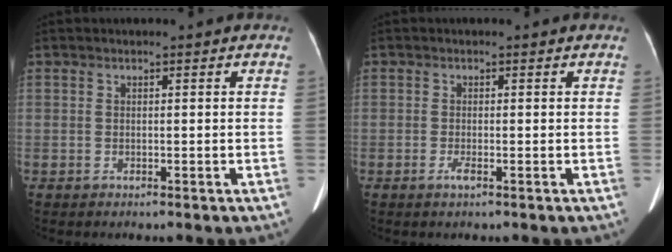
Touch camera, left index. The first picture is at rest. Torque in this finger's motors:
{"motor_torque": [0.12, 0.04, 0.05, 0.02]}